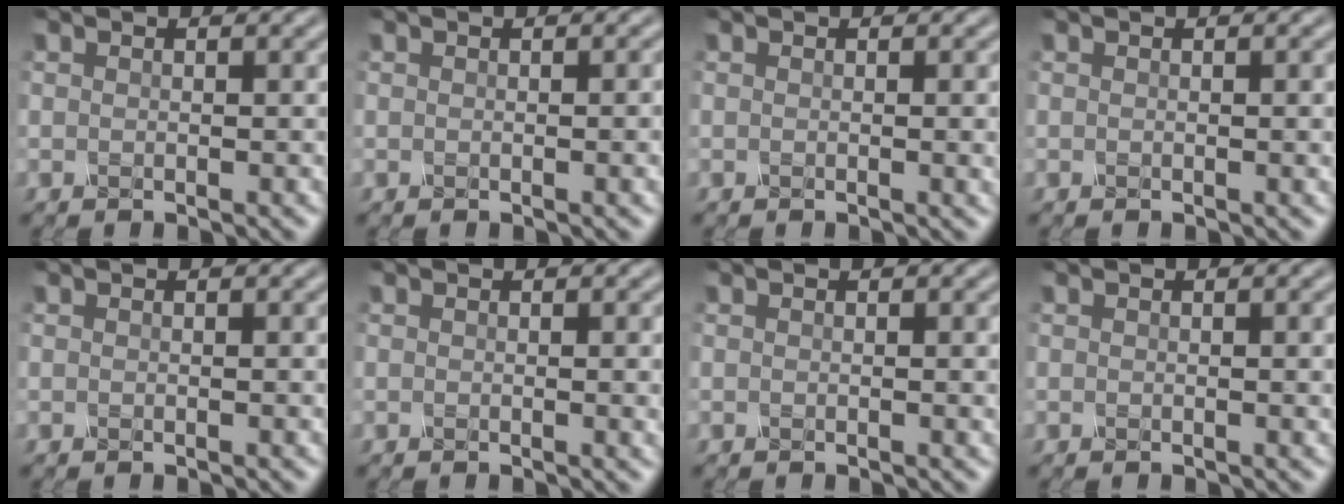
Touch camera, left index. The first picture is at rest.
{"total": 1.8, "force": [-0.1, 0.6, 1.7], "torque": [-0.014, 0.004, -0.006]}
{"total": 2.2, "force": [0.0, 0.8, 2.1], "torque": [-0.017, 0.001, -0.003]}
{"total": 1.6, "force": [0.1, 0.5, 1.5], "torque": [-0.013, 0.003, -0.003]}
{"total": 0.6, "force": [0.0, 0.3, 0.6], "torque": [-0.004, 0.001, -0.002]}
{"total": 2.3, "force": [0.1, 0.8, 2.2], "torque": [-0.018, 0.001, -0.002]}
{"total": 1.4, "force": [0.1, 0.5, 1.3], "torque": [-0.012, 0.002, -0.003]}
{"total": 1.9, "force": [0.2, 0.7, 1.8], "torque": [-0.014, 0.003, -0.002]}